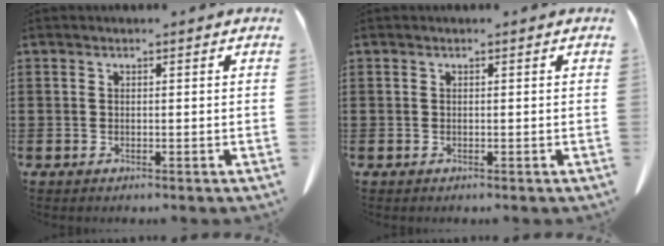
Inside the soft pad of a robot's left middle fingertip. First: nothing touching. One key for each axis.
{"total": 0.0}